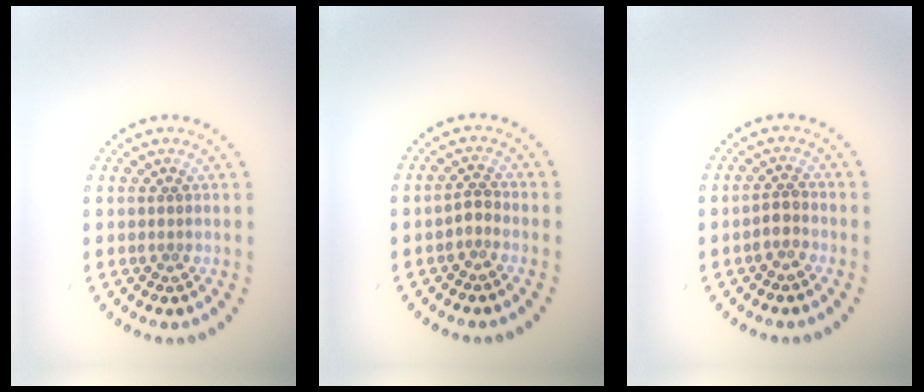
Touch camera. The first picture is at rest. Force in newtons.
{"total": 1.2, "press": 1.0, "slide": 0.6}
{"total": 1.4, "press": 1.1, "slide": 0.8}